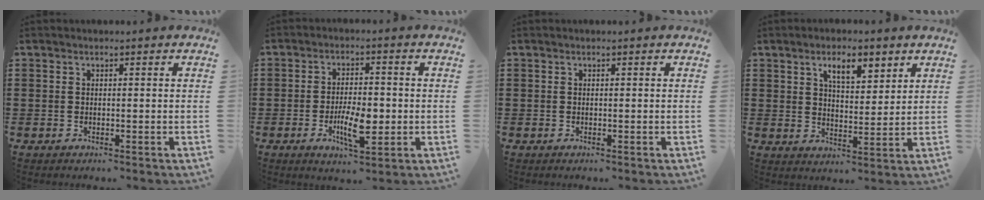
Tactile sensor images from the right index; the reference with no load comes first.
{"total": 6.8, "force": [-1.6, 2.6, 6.1], "torque": [-0.116, 0.001, -0.029]}
{"total": 0.0}
{"total": 5.5, "force": [3.6, 2.0, 3.7], "torque": [-0.058, -0.001, 0.059]}